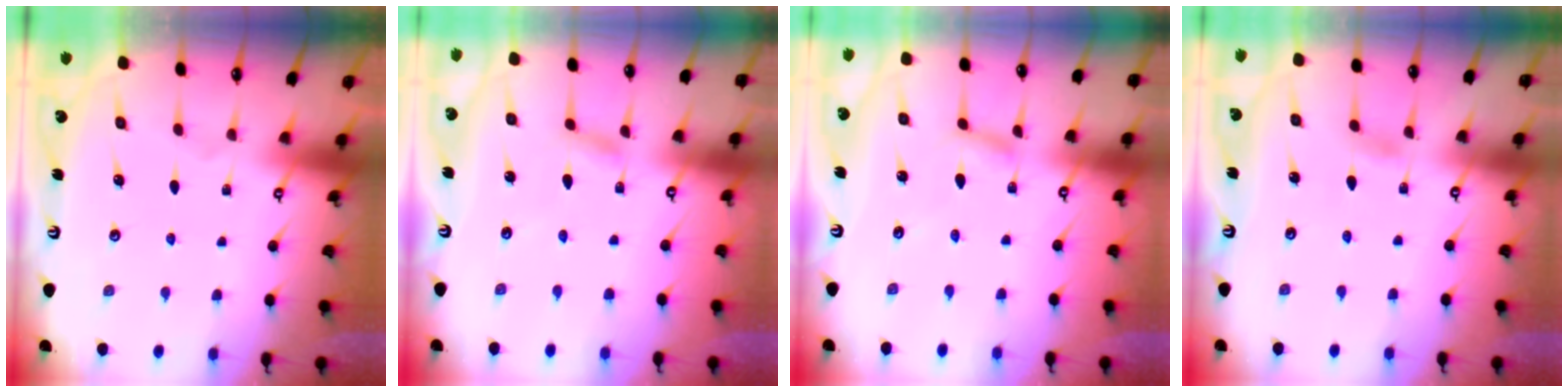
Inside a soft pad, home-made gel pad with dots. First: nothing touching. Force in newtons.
{"total": 2.5, "press": 2.4, "slide": 0.3}
{"total": 2.3, "press": 2.3, "slide": 0.2}
{"total": 2.6, "press": 2.5, "slide": 0.3}